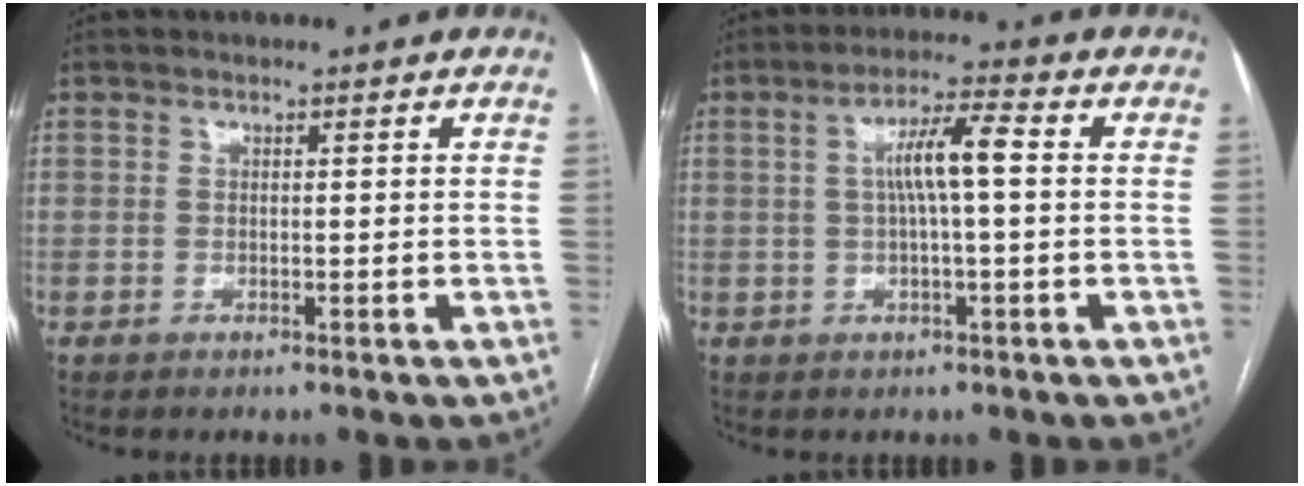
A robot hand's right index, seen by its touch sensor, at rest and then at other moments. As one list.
[{"total": 6.4, "force": [0.6, 0.5, 6.4], "torque": [-0.115, 0.016, 0.010]}]